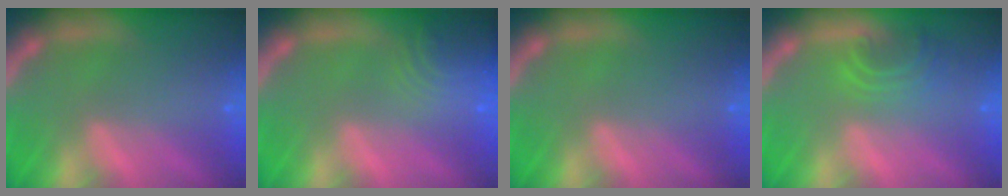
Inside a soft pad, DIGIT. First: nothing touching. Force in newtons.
{"total": 6.1}
{"total": 0.0}
{"total": 3.5}